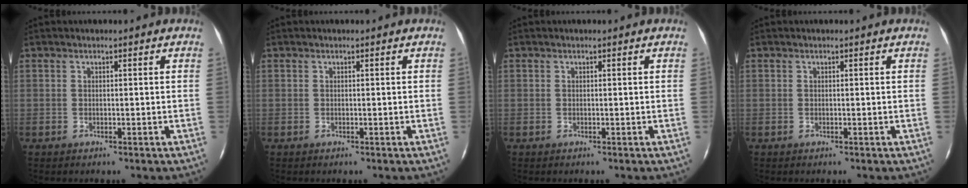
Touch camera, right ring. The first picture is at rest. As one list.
[{"total": 0.0}, {"total": 0.0}, {"total": 0.0}]